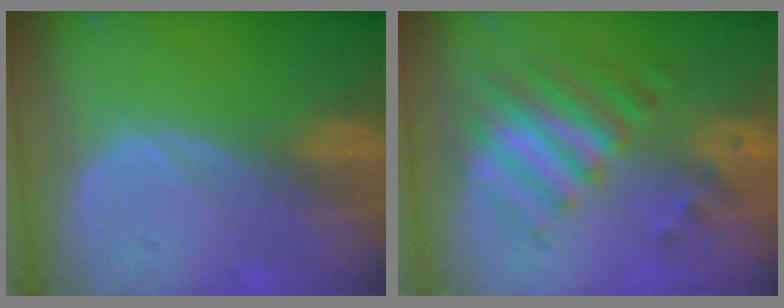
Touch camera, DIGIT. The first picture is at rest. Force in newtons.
{"total": 8.0, "press": 7.2, "slide": 3.6}